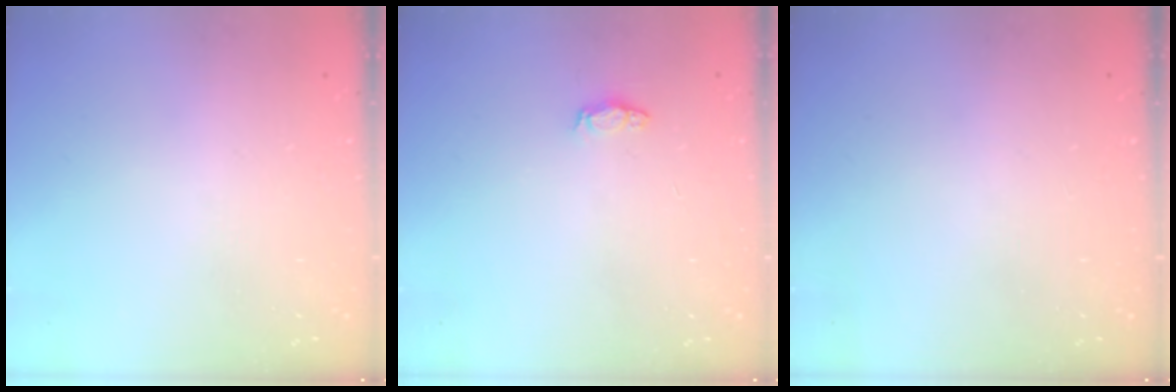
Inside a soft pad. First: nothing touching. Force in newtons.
{"total": 3.0, "press": 2.9, "slide": 0.4}
{"total": 0.0}